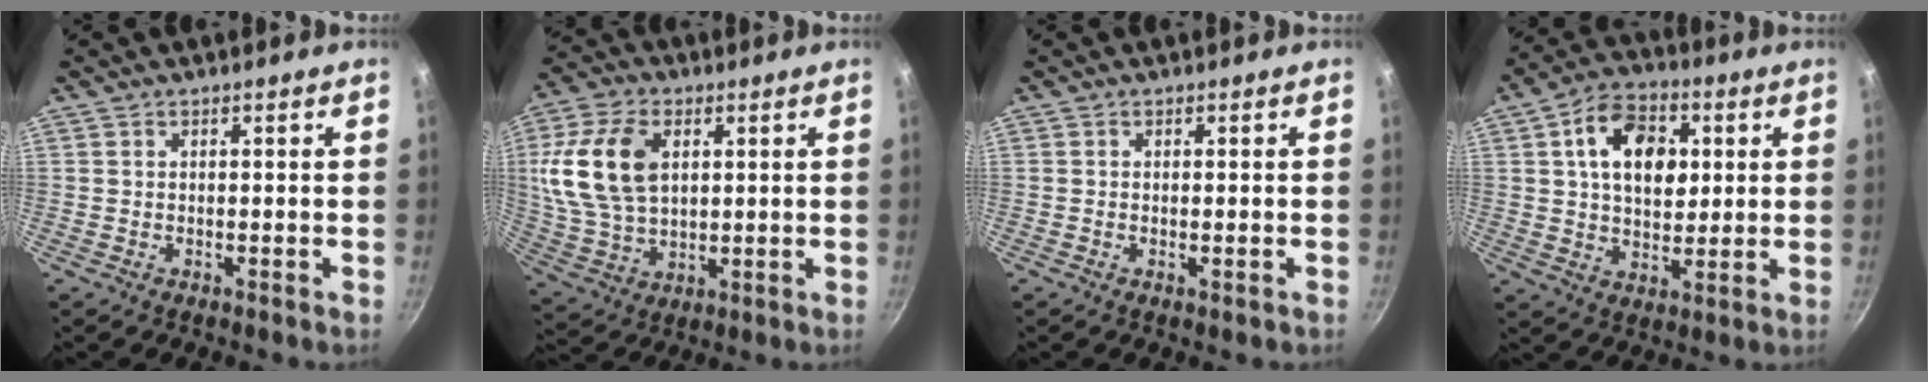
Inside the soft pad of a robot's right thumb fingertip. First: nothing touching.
{"total": 16.3, "force": [3.6, 10.6, 11.9], "torque": [-0.225, -0.002, 0.074]}
{"total": 0.8, "force": [-0.2, 0.2, 0.8], "torque": [-0.014, -0.002, -0.003]}
{"total": 13.7, "force": [3.2, 9.2, 9.6], "torque": [-0.121, 0.001, 0.043]}